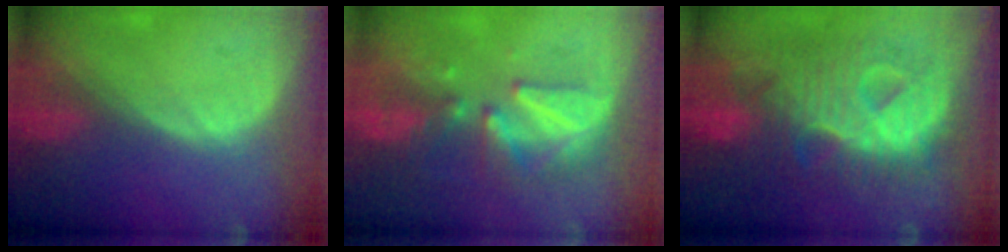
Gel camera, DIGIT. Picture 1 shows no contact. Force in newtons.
{"total": 8.0, "press": 7.9, "slide": 1.5}
{"total": 12.7, "press": 12.7, "slide": 1.3}